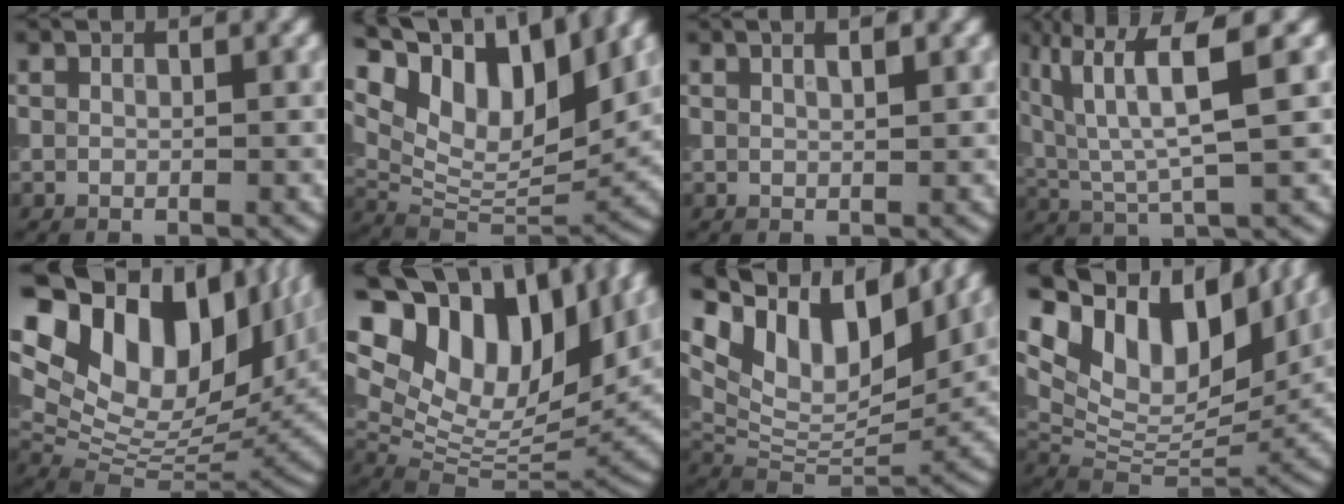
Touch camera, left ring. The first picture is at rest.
{"total": 11.9, "force": [7.0, 4.7, 8.3], "torque": [-0.147, 0.011, 0.124]}
{"total": 1.8, "force": [1.0, 0.6, 1.4], "torque": [-0.005, 0.005, 0.000]}
{"total": 7.1, "force": [3.0, 1.4, 6.3], "torque": [-0.130, 0.009, 0.060]}
{"total": 19.0, "force": [7.4, 12.0, 12.8], "torque": [-0.235, 0.045, 0.131]}
{"total": 18.2, "force": [7.9, 11.2, 12.0], "torque": [-0.224, 0.040, 0.151]}
{"total": 11.7, "force": [6.5, 5.5, 8.0], "torque": [-0.142, 0.015, 0.114]}
{"total": 14.6, "force": [6.9, 7.7, 10.4], "torque": [-0.204, 0.026, 0.127]}